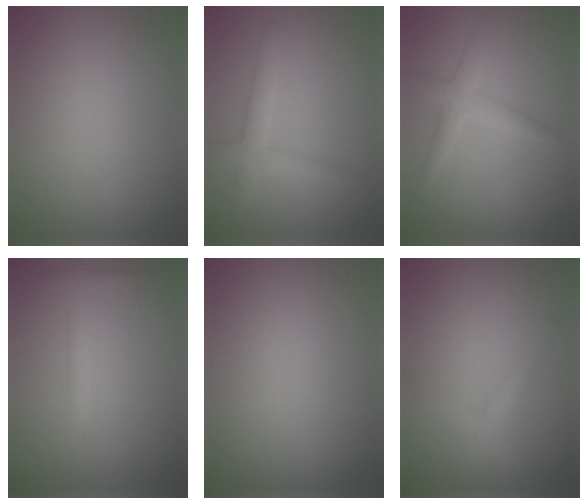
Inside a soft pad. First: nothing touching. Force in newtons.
{"total": 2.6, "press": 2.6, "slide": 0.1}
{"total": 2.5, "press": 2.5, "slide": 0.0}
{"total": 1.4, "press": 1.4, "slide": 0.1}
{"total": 0.0}
{"total": 2.2, "press": 2.2, "slide": 0.1}